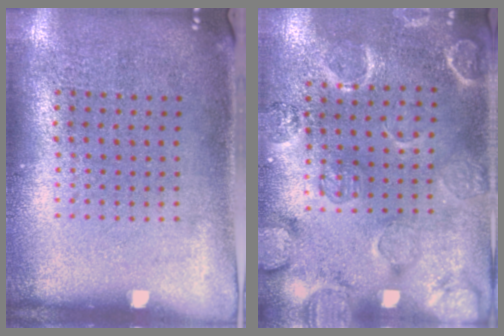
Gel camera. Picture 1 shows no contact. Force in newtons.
{"total": 2.4, "press": 2.2, "slide": 0.8}